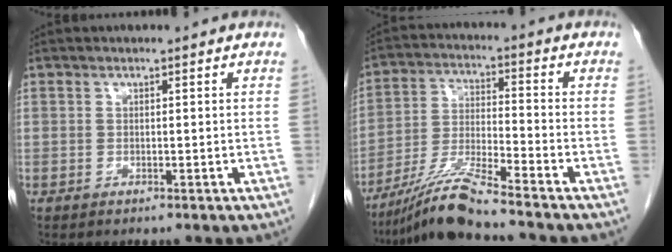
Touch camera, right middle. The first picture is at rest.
{"total": 9.8, "force": [-8.2, -1.3, 5.1], "torque": [-0.105, -0.021, -0.156]}